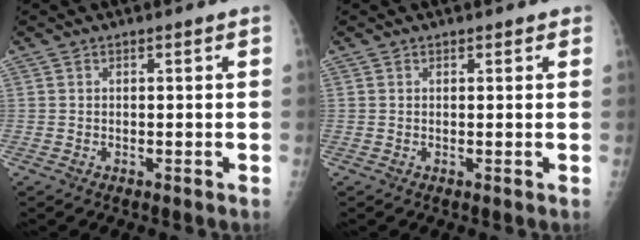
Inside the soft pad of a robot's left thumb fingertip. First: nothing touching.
{"total": 0.9, "force": [0.8, 0.6, 0.1], "torque": [0.008, -0.004, 0.006]}